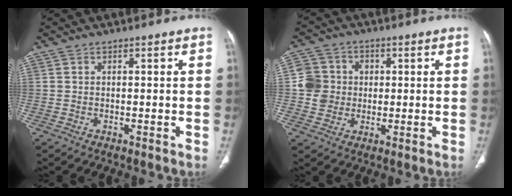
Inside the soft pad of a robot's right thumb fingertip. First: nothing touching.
{"total": 8.0, "force": [0.3, 7.6, 2.2], "torque": [-0.018, 0.011, 0.004]}